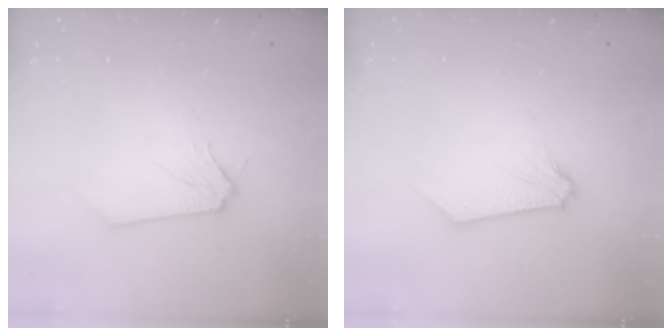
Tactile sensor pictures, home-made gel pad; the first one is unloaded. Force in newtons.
{"total": 0.6, "press": 0.6, "slide": 0.1}